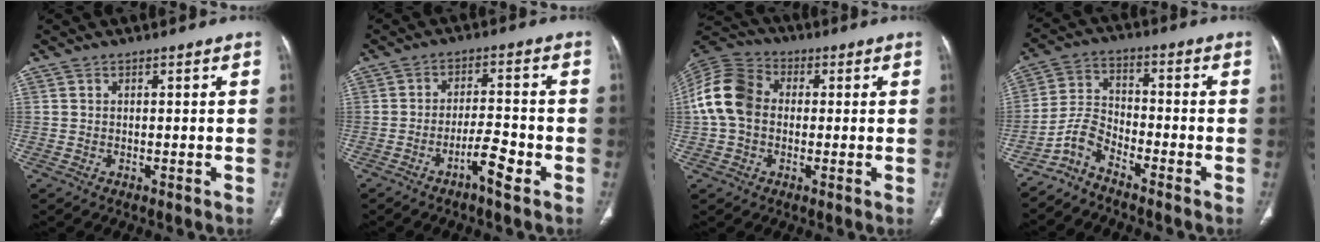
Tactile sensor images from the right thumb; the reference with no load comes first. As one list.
[{"total": 5.7, "force": [-3.2, 1.0, 4.6], "torque": [-0.083, 0.023, -0.056]}, {"total": 12.2, "force": [0.3, 9.2, 7.9], "torque": [-0.156, 0.031, -0.004]}, {"total": 5.6, "force": [-4.7, 1.9, 2.2], "torque": [-0.045, 0.042, -0.108]}]